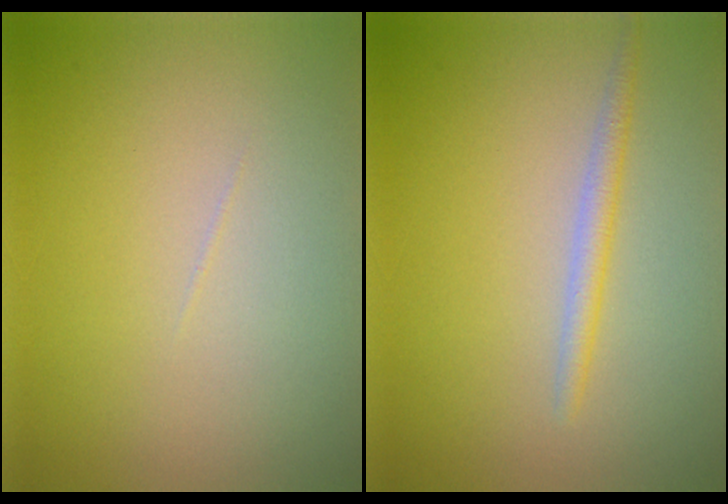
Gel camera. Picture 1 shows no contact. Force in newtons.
{"total": 1.6, "press": 1.6, "slide": 0.0}